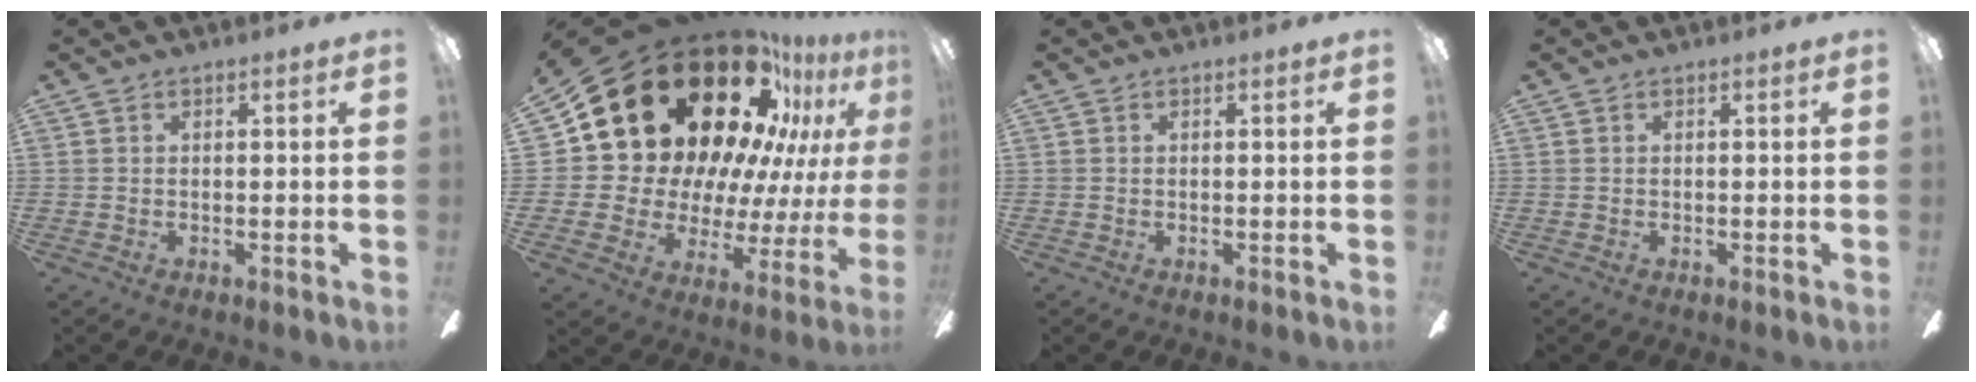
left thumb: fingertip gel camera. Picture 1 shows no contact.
{"total": 28.6, "force": [17.3, 15.8, 16.4], "torque": [-0.248, -0.137, 0.333]}
{"total": 0.0}
{"total": 0.0}